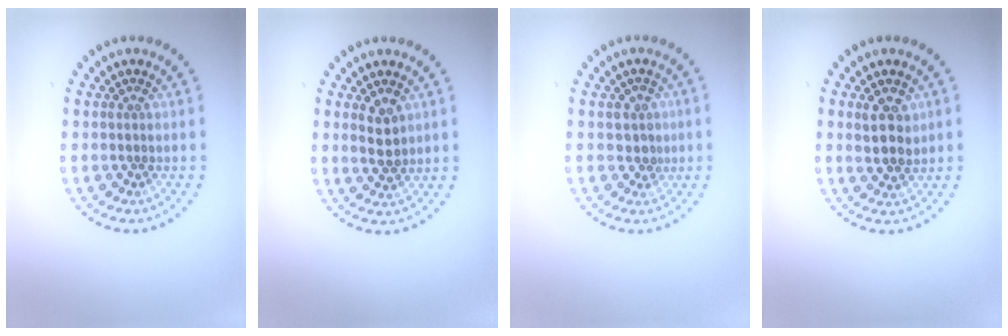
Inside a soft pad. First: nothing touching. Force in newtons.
{"total": 2.2, "press": 2.2, "slide": 0.5}
{"total": 1.8, "press": 1.5, "slide": 0.9}
{"total": 2.8, "press": 2.6, "slide": 1.0}